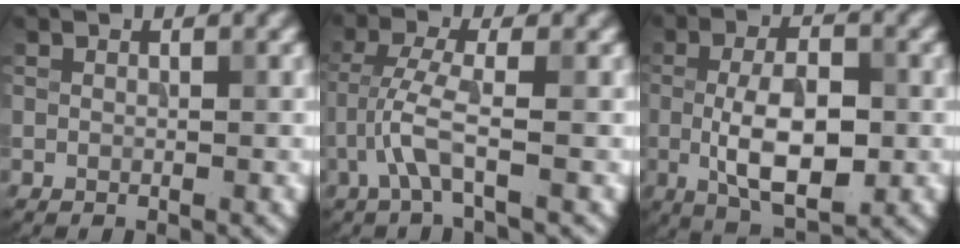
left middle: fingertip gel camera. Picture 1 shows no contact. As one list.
[{"total": 3.2, "force": [-1.5, 0.2, 2.9], "torque": [-0.069, 0.010, -0.037]}, {"total": 6.8, "force": [-0.8, 2.9, 6.2], "torque": [-0.116, -0.003, -0.014]}]